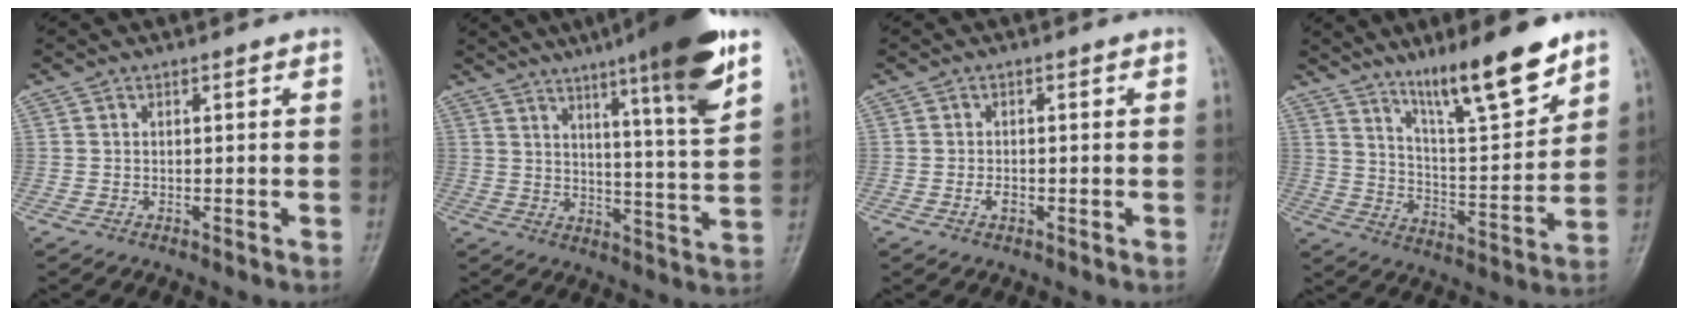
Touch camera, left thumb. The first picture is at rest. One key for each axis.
{"total": 17.2, "fx": 10.1, "fy": 1.5, "fz": 13.8, "tx": -0.189, "ty": -0.049, "tz": 0.148}
{"total": 1.9, "fx": -0.8, "fy": 1.2, "fz": 1.2, "tx": -0.015, "ty": 0.003, "tz": -0.016}
{"total": 16.0, "fx": 11.4, "fy": 3.3, "fz": 10.8, "tx": -0.150, "ty": -0.076, "tz": 0.198}